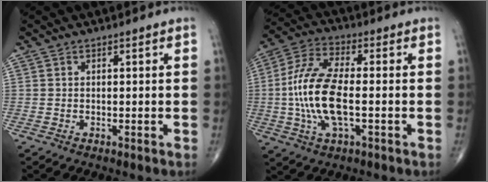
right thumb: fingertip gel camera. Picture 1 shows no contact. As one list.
[{"total": 14.1, "force": [-1.5, 5.5, 12.8], "torque": [-0.280, 0.018, -0.032]}]